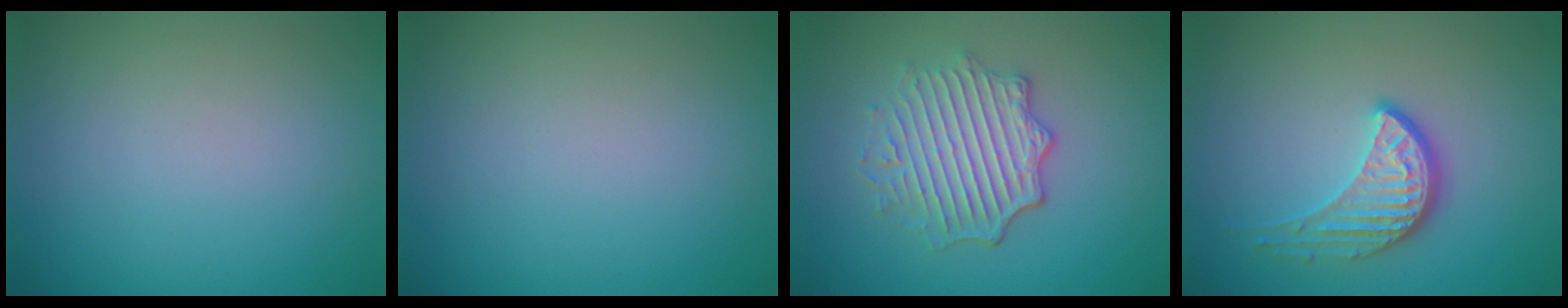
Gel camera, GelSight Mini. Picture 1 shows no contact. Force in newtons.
{"total": 0.0}
{"total": 4.7, "press": 4.0, "slide": 2.5}
{"total": 3.8, "press": 2.9, "slide": 2.4}